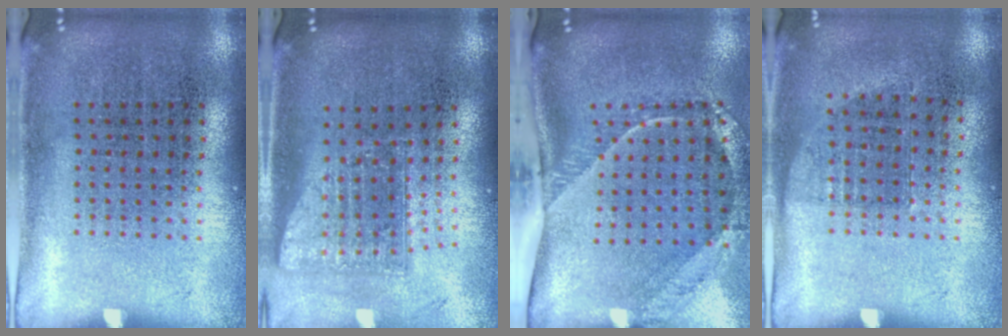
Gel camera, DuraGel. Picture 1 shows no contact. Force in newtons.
{"total": 1.6, "press": 1.2, "slide": 1.1}
{"total": 2.7, "press": 1.8, "slide": 2.0}
{"total": 0.7, "press": 0.6, "slide": 0.3}